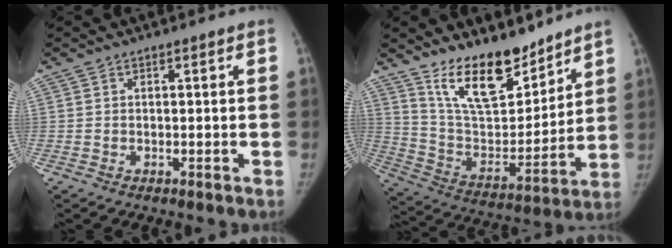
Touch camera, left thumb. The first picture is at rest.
{"total": 17.5, "force": [12.9, 6.9, 9.5], "torque": [-0.114, -0.089, 0.238]}